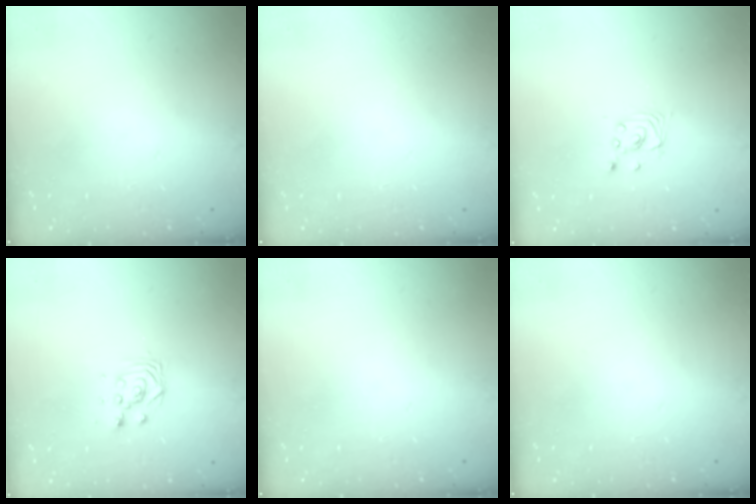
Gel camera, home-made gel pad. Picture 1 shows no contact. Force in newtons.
{"total": 0.0}
{"total": 2.4, "press": 2.4, "slide": 0.2}
{"total": 3.1, "press": 3.1, "slide": 0.0}
{"total": 0.0}
{"total": 0.0}